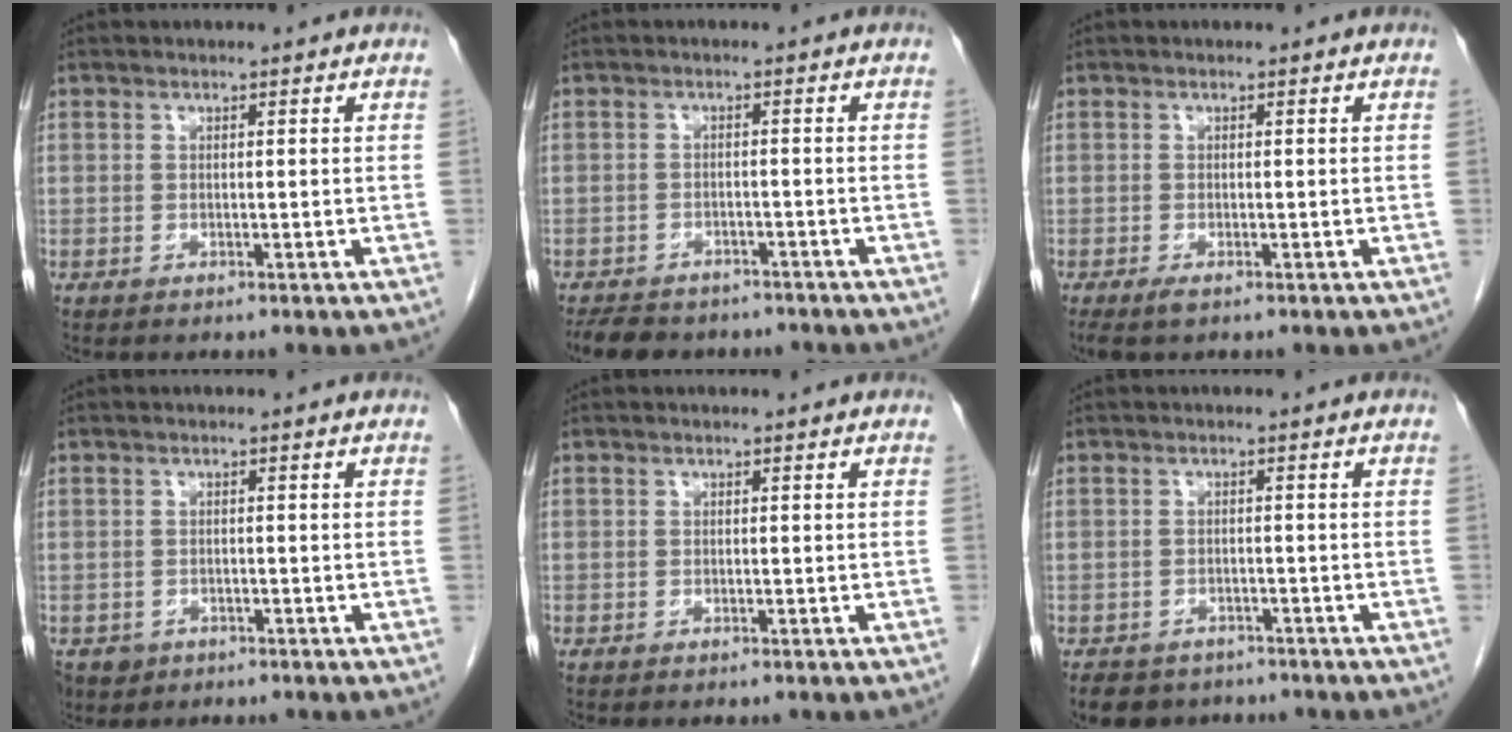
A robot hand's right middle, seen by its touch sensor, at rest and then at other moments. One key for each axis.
{"total": 9.1, "fx": -7.7, "fy": 3.8, "fz": 3.0, "tx": -0.054, "ty": -0.004, "tz": -0.104}
{"total": 1.6, "fx": -1.0, "fy": 0.4, "fz": 1.1, "tx": -0.025, "ty": -0.006, "tz": -0.017}
{"total": 3.8, "fx": -2.1, "fy": 3.1, "fz": 0.7, "tx": -0.016, "ty": 0.002, "tz": -0.032}
{"total": 0.0}
{"total": 6.3, "fx": -5.2, "fy": 3.4, "fz": 1.2, "tx": -0.018, "ty": 0.000, "tz": -0.072}